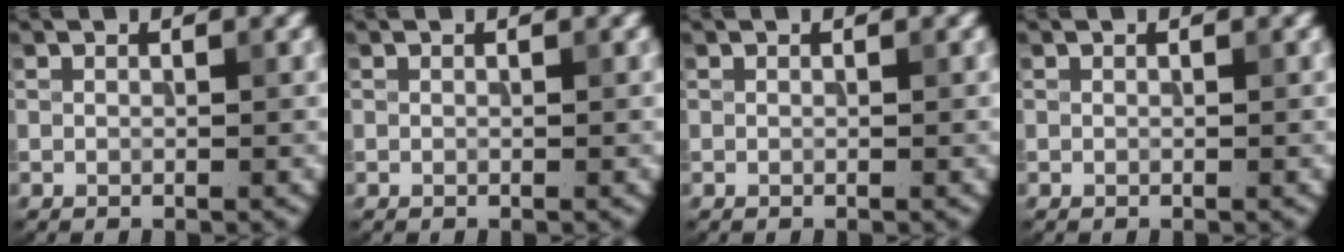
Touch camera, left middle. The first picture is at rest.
{"total": 0.0}
{"total": 0.0}
{"total": 0.0}